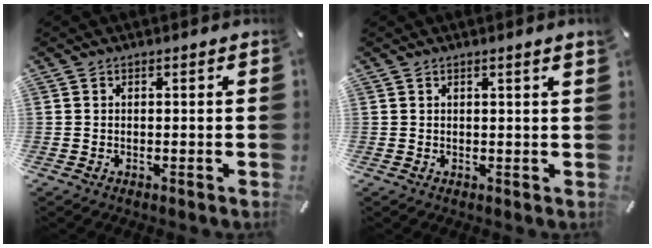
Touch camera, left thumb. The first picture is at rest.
{"total": 1.5, "force": [0.8, -0.1, 1.2], "torque": [-0.022, -0.002, 0.014]}